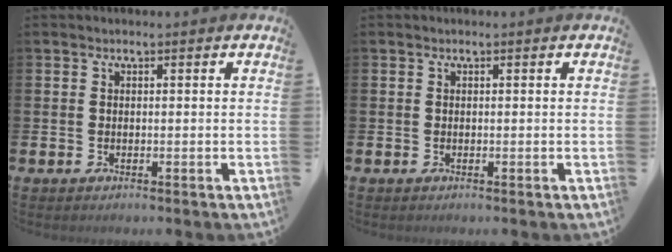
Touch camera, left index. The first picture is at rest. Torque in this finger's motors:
{"motor_torque": [0.00, 0.00, -0.01, 0.00]}